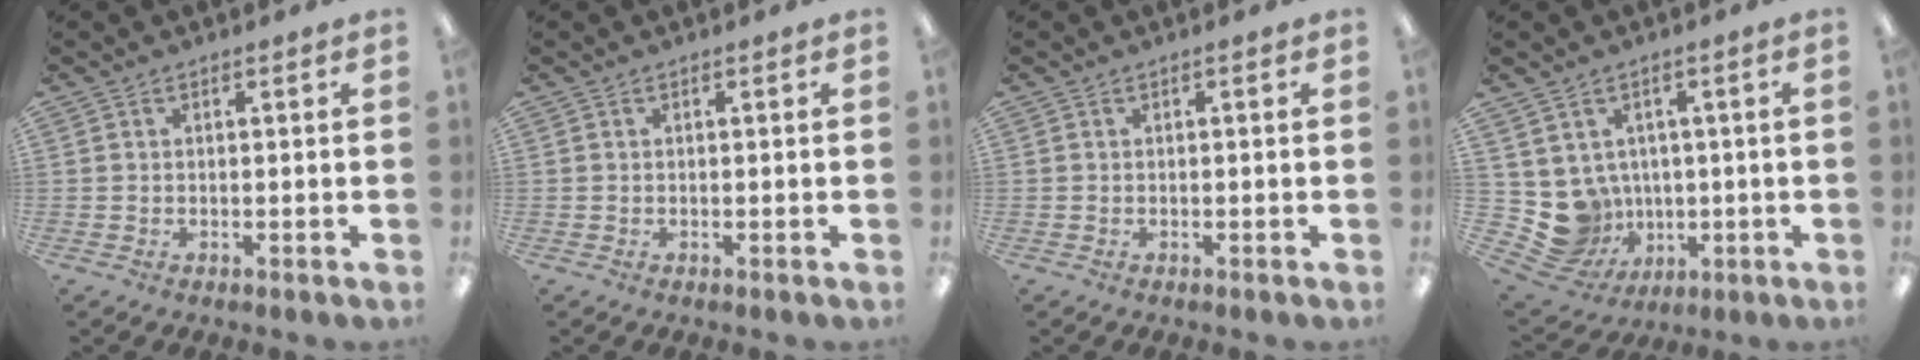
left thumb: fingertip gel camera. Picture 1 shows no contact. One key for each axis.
{"total": 0.0}
{"total": 0.0}
{"total": 8.9, "fx": 0.6, "fy": 8.6, "fz": 2.3, "tx": -0.092, "ty": -0.022, "tz": 0.020}